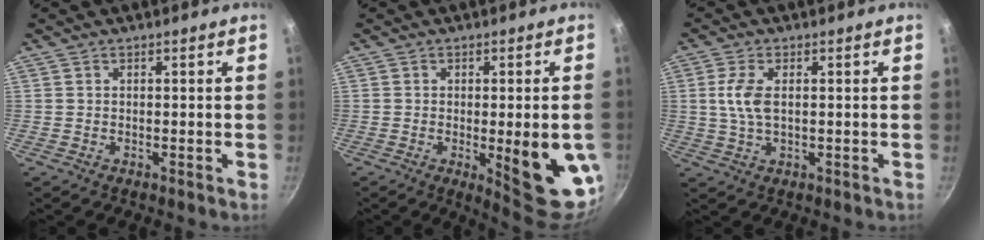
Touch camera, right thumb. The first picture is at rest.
{"total": 15.0, "force": [-2.9, 4.2, 14.1], "torque": [-0.152, -0.005, -0.027]}
{"total": 5.4, "force": [0.7, 2.5, 4.7], "torque": [-0.102, 0.003, 0.011]}